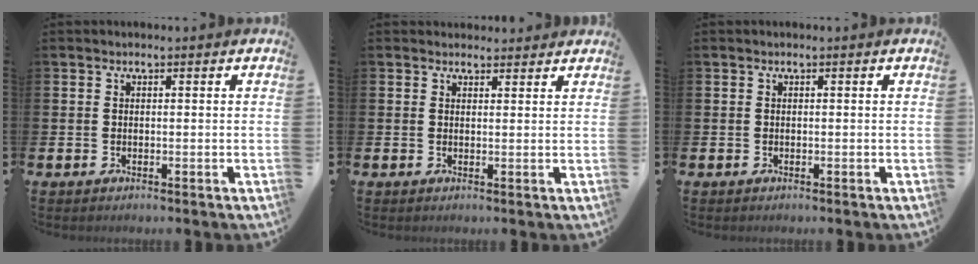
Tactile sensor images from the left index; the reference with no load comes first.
{"total": 1.8, "force": [1.7, 0.6, -0.1], "torque": [0.007, -0.004, 0.031]}
{"total": 0.0}